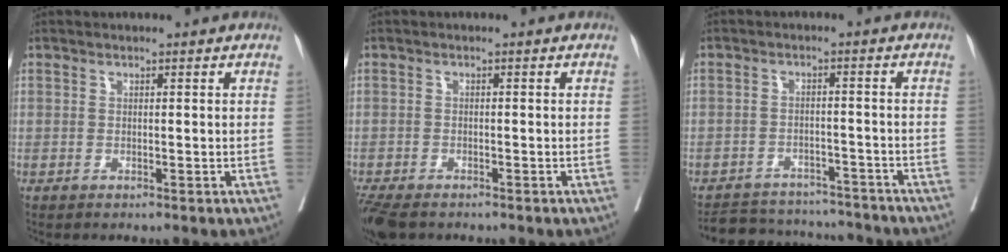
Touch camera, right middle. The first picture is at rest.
{"total": 7.1, "force": [-5.5, 2.7, 3.6], "torque": [-0.076, -0.015, -0.091]}
{"total": 13.2, "force": [-12.5, 3.6, 2.5], "torque": [-0.044, 0.015, -0.168]}